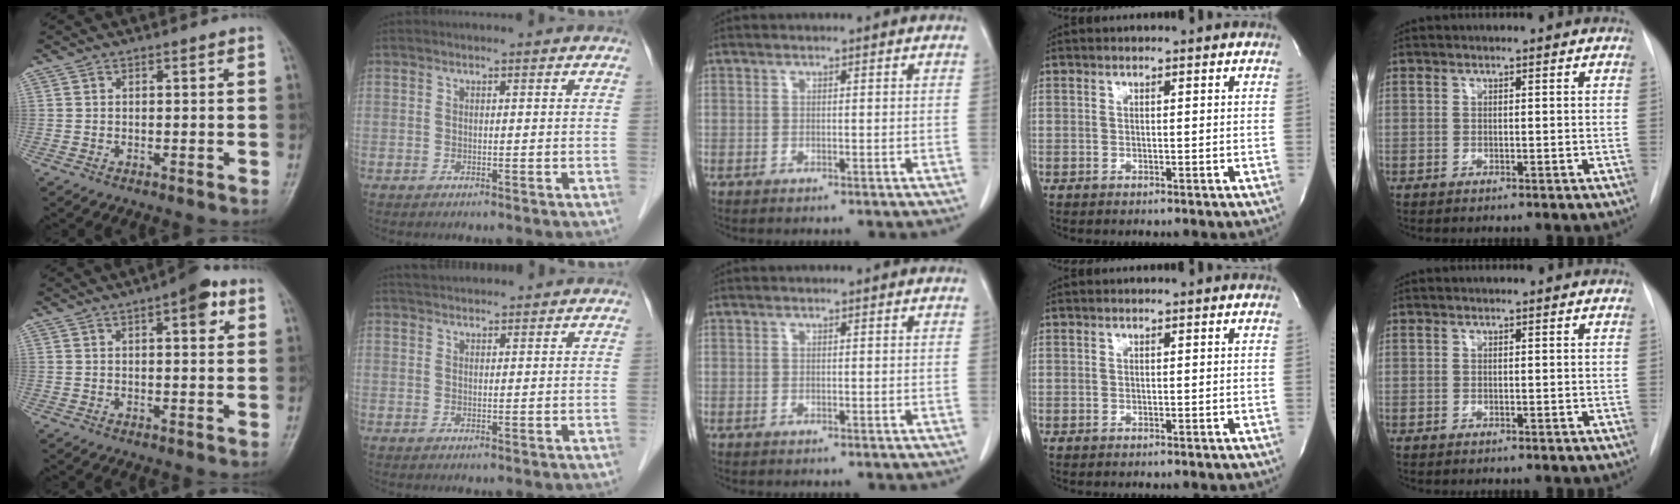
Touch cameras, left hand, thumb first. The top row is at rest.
{"thumb": {"total": 6.1, "force": [2.8, 2.1, 4.9], "torque": [-0.052, -0.004, 0.031]}, "index": {"total": 3.6, "force": [3.4, 0.6, 1.0], "torque": [-0.015, 0.033, 0.056]}}